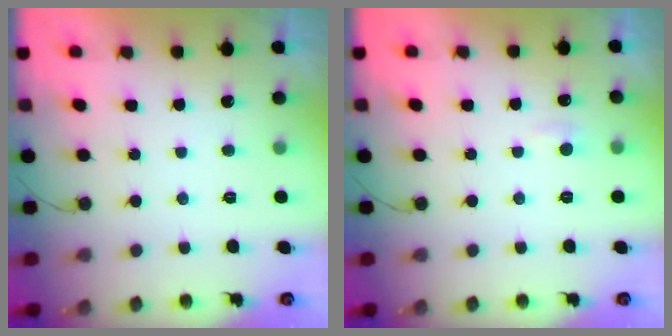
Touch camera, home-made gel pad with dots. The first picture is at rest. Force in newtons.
{"total": 3.3, "press": 3.3, "slide": 0.4}